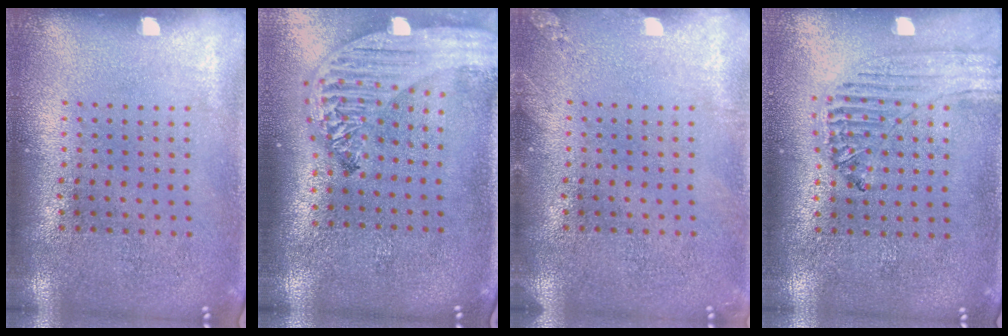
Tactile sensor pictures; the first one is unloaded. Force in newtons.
{"total": 2.9, "press": 2.2, "slide": 1.8}
{"total": 1.2, "press": 1.2, "slide": 0.1}
{"total": 0.5, "press": 0.5, "slide": 0.2}